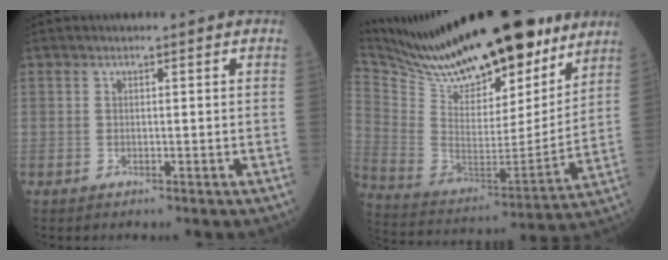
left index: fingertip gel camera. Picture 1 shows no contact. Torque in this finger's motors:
{"motor_torque": [1.04, -1.10, 0.79, 0.20]}